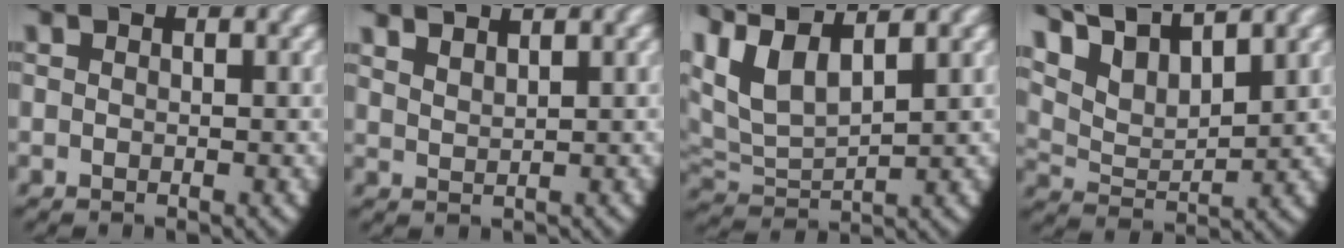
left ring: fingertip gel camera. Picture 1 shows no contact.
{"total": 2.4, "force": [2.3, 0.5, 0.7], "torque": [-0.012, 0.002, 0.048]}
{"total": 9.5, "force": [3.5, 6.8, 5.6], "torque": [-0.160, -0.016, 0.061]}
{"total": 8.9, "force": [5.0, 5.5, 5.0], "torque": [-0.115, -0.001, 0.078]}